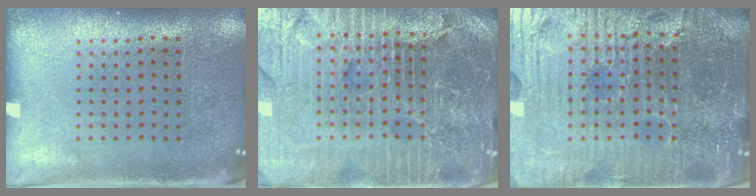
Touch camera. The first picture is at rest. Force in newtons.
{"total": 5.9, "press": 5.2, "slide": 2.7}
{"total": 6.4, "press": 5.8, "slide": 2.7}